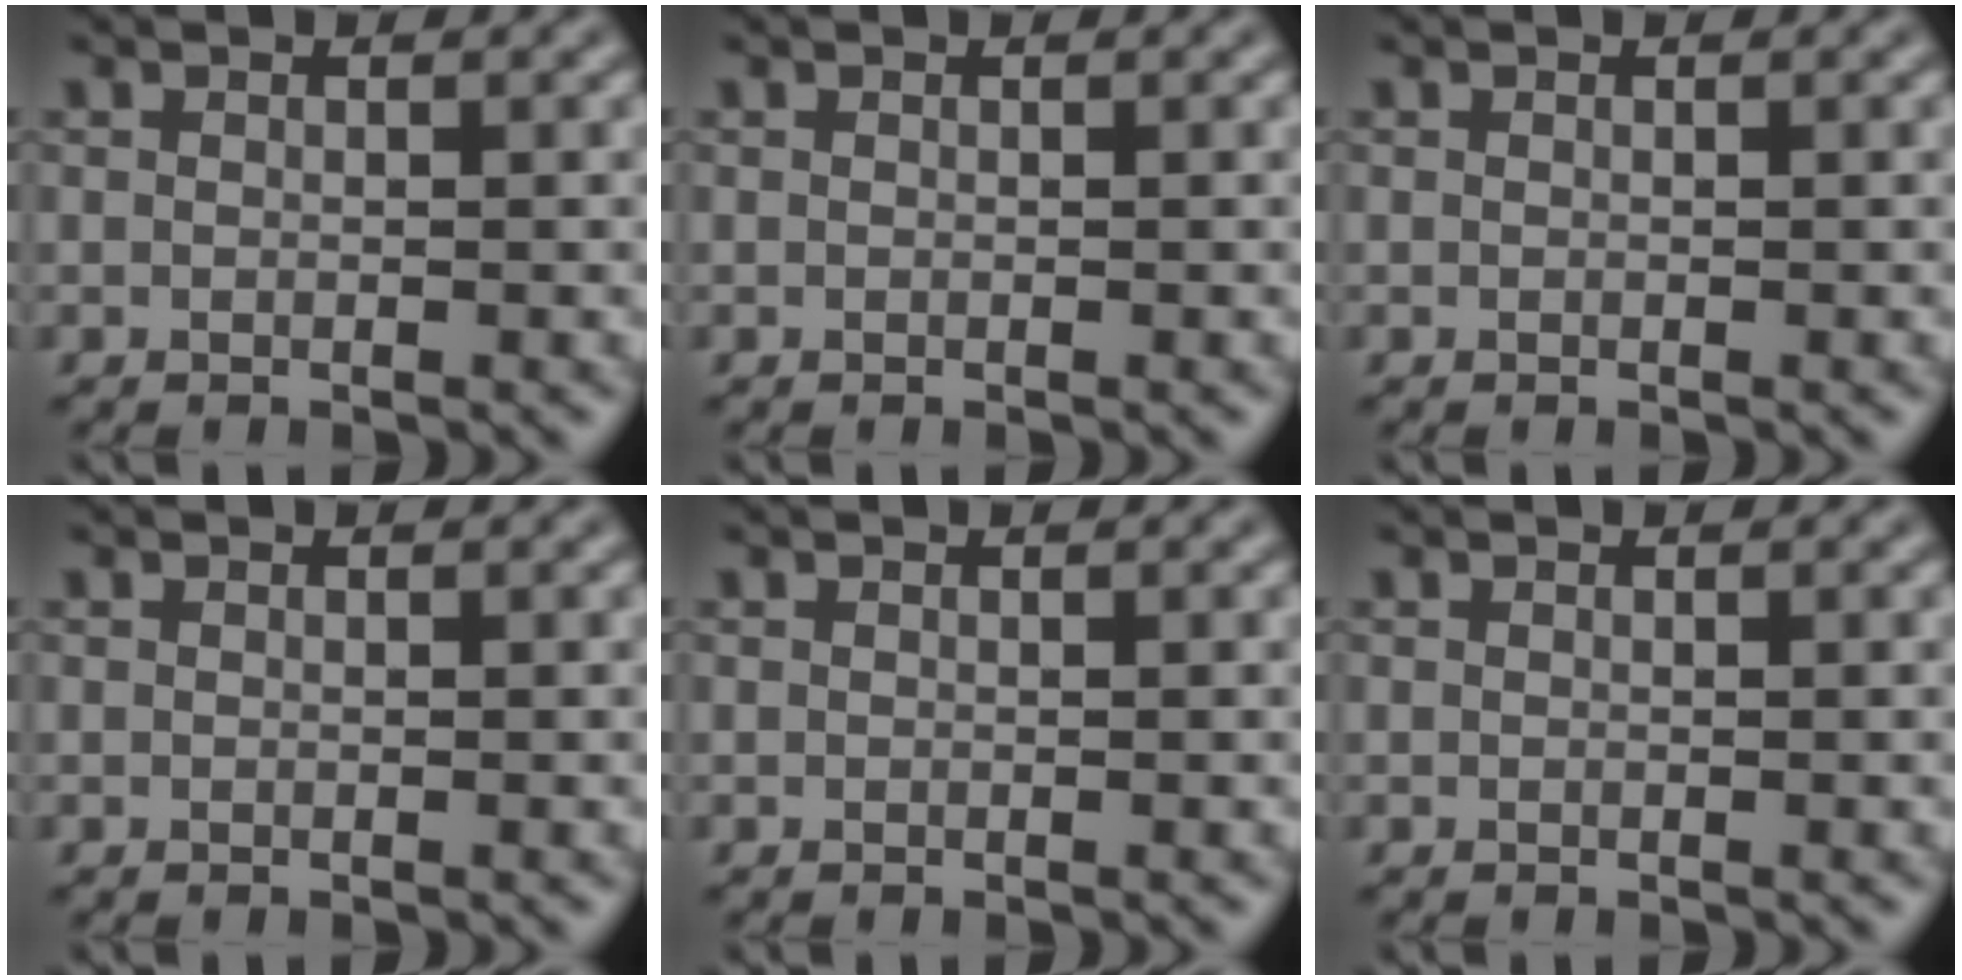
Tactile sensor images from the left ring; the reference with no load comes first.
{"total": 0.0}
{"total": 0.0}
{"total": 0.0}
{"total": 0.0}
{"total": 0.0}